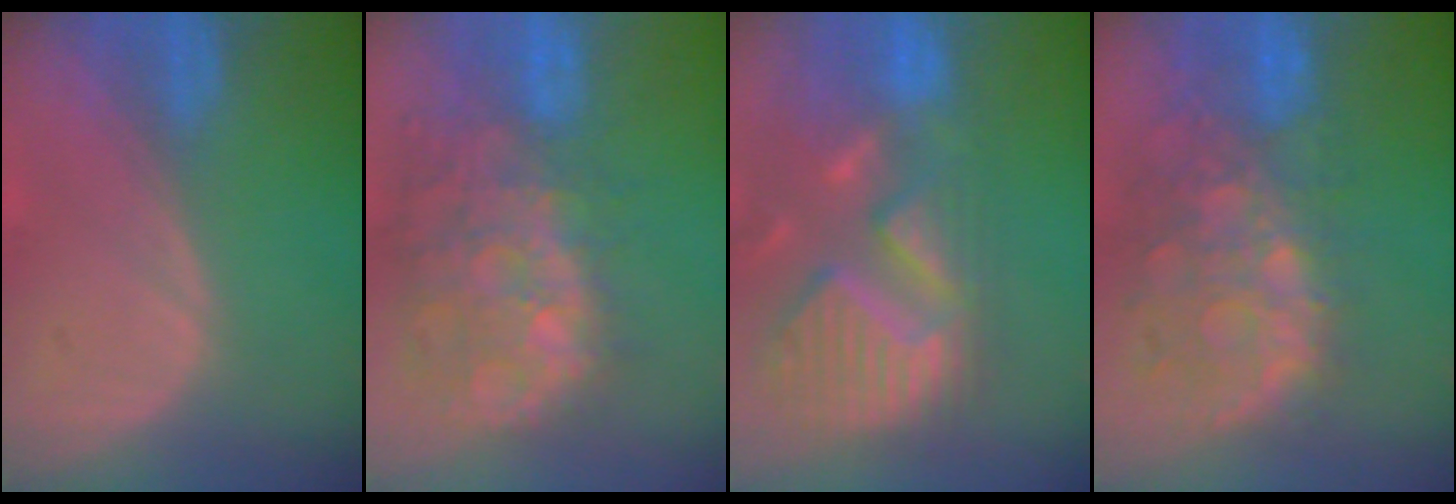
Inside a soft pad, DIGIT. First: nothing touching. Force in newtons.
{"total": 12.9, "press": 11.6, "slide": 5.8}
{"total": 13.9, "press": 11.8, "slide": 7.3}
{"total": 11.4, "press": 9.7, "slide": 5.9}